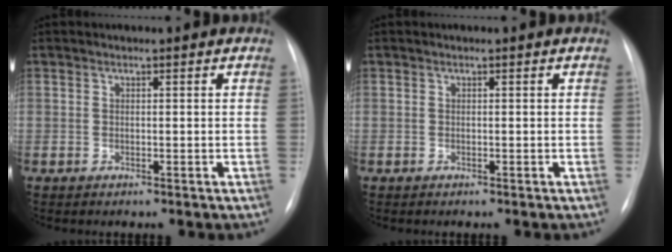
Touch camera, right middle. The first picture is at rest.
{"total": 0.0}